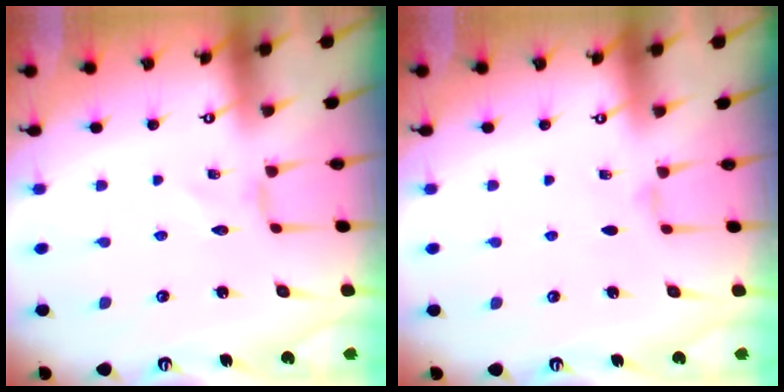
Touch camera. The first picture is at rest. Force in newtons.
{"total": 2.4, "press": 2.3, "slide": 0.5}